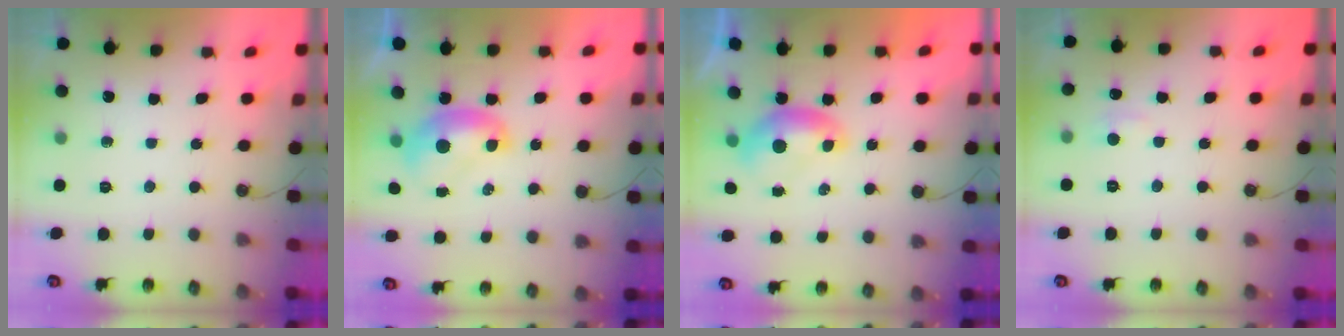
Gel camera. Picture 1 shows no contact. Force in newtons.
{"total": 1.8, "press": 1.8, "slide": 0.3}
{"total": 0.0}
{"total": 1.9, "press": 1.8, "slide": 0.6}